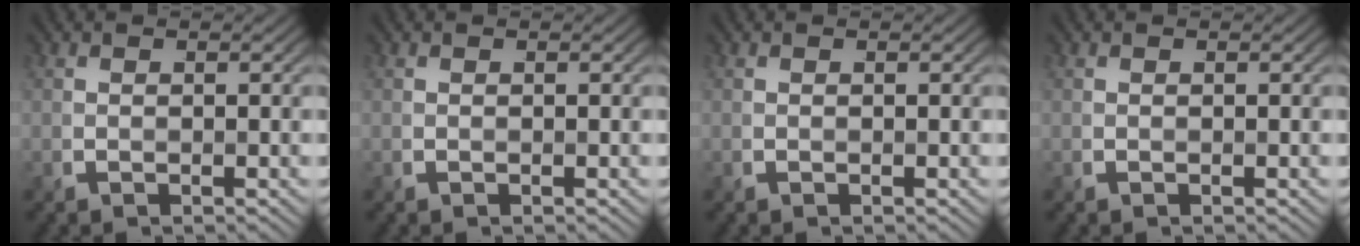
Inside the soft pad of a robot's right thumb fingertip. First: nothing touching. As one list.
[{"total": 0.0}, {"total": 0.0}, {"total": 0.0}]